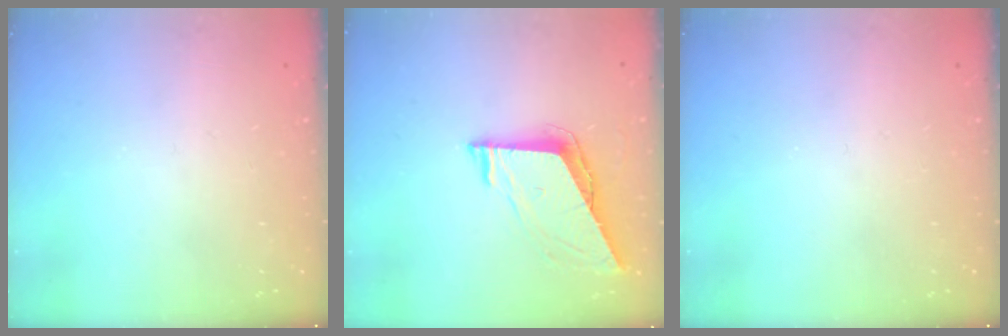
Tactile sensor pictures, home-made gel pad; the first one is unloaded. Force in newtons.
{"total": 7.1, "press": 7.1, "slide": 0.2}
{"total": 0.0}